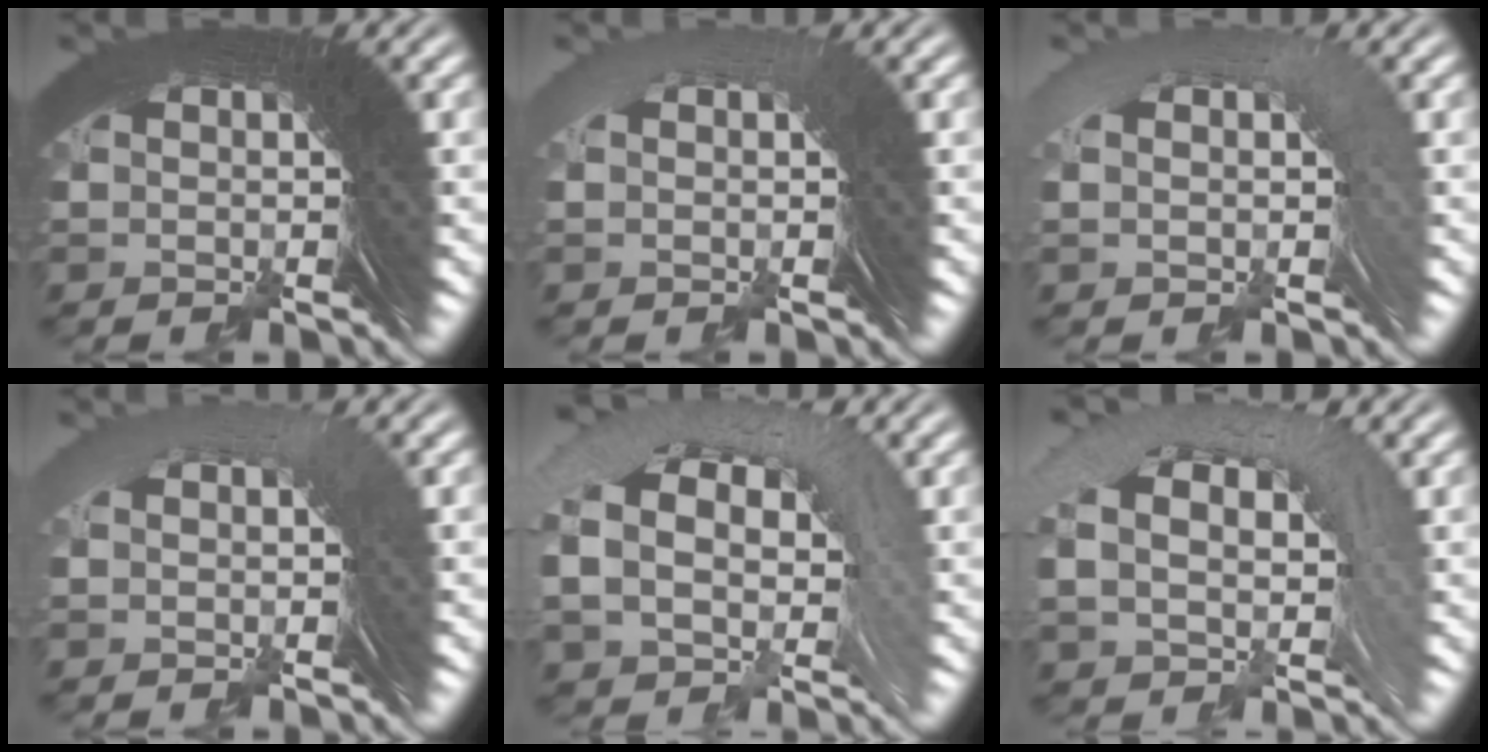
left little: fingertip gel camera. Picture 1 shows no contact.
{"total": 0.7, "force": [-0.2, -0.6, 0.2], "torque": [0.008, 0.017, -0.009]}
{"total": 1.7, "force": [0.5, 0.1, 1.6], "torque": [-0.014, 0.025, 0.003]}
{"total": 1.0, "force": [0.3, -0.2, 0.9], "torque": [0.004, 0.024, -0.002]}
{"total": 7.0, "force": [1.7, 4.5, 5.1], "torque": [-0.091, 0.003, 0.030]}
{"total": 5.5, "force": [1.8, 2.9, 4.3], "torque": [-0.068, 0.023, 0.027]}